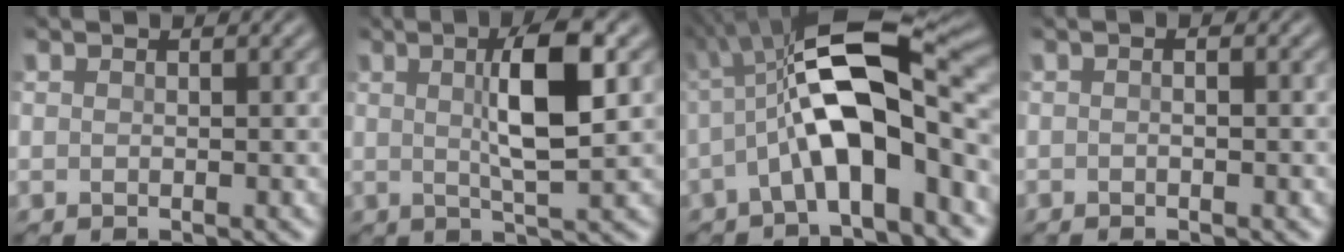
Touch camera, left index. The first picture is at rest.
{"total": 5.9, "force": [1.4, 0.9, 5.7], "torque": [-0.096, 0.011, 0.022]}
{"total": 11.7, "force": [-0.5, 4.2, 10.9], "torque": [-0.181, 0.023, -0.021]}
{"total": 0.8, "force": [-0.2, 0.1, 0.7], "torque": [-0.014, 0.003, -0.002]}